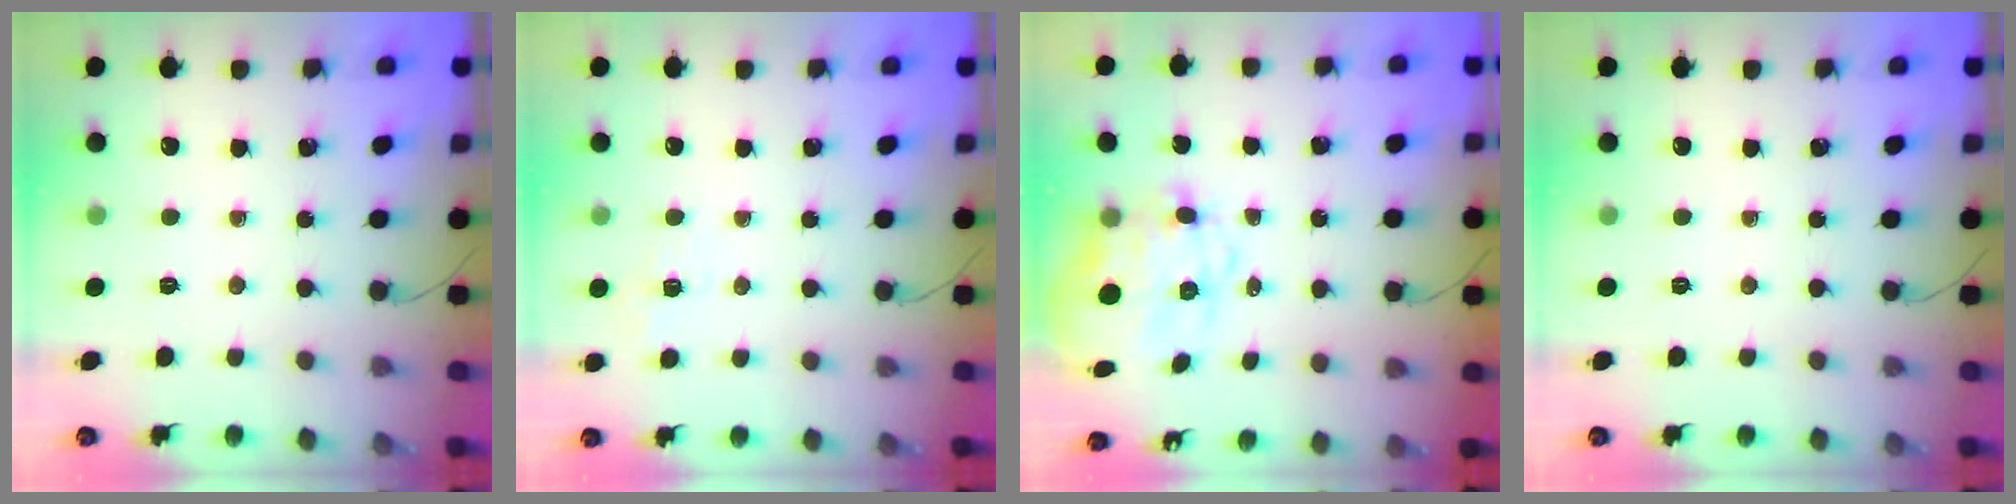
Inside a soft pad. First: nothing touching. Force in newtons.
{"total": 2.6, "press": 2.1, "slide": 1.6}
{"total": 11.9, "press": 11.7, "slide": 2.5}
{"total": 0.0}